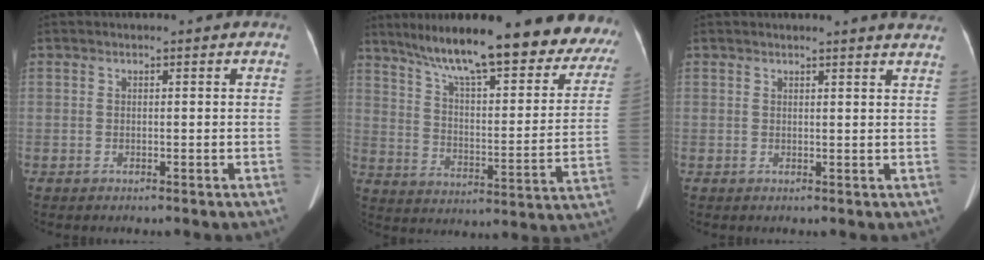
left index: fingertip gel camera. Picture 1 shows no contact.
{"total": 29.6, "force": [24.7, 5.8, 15.4], "torque": [-0.228, -0.043, 0.317]}
{"total": 5.8, "force": [5.5, -0.4, 1.9], "torque": [-0.021, -0.004, 0.036]}